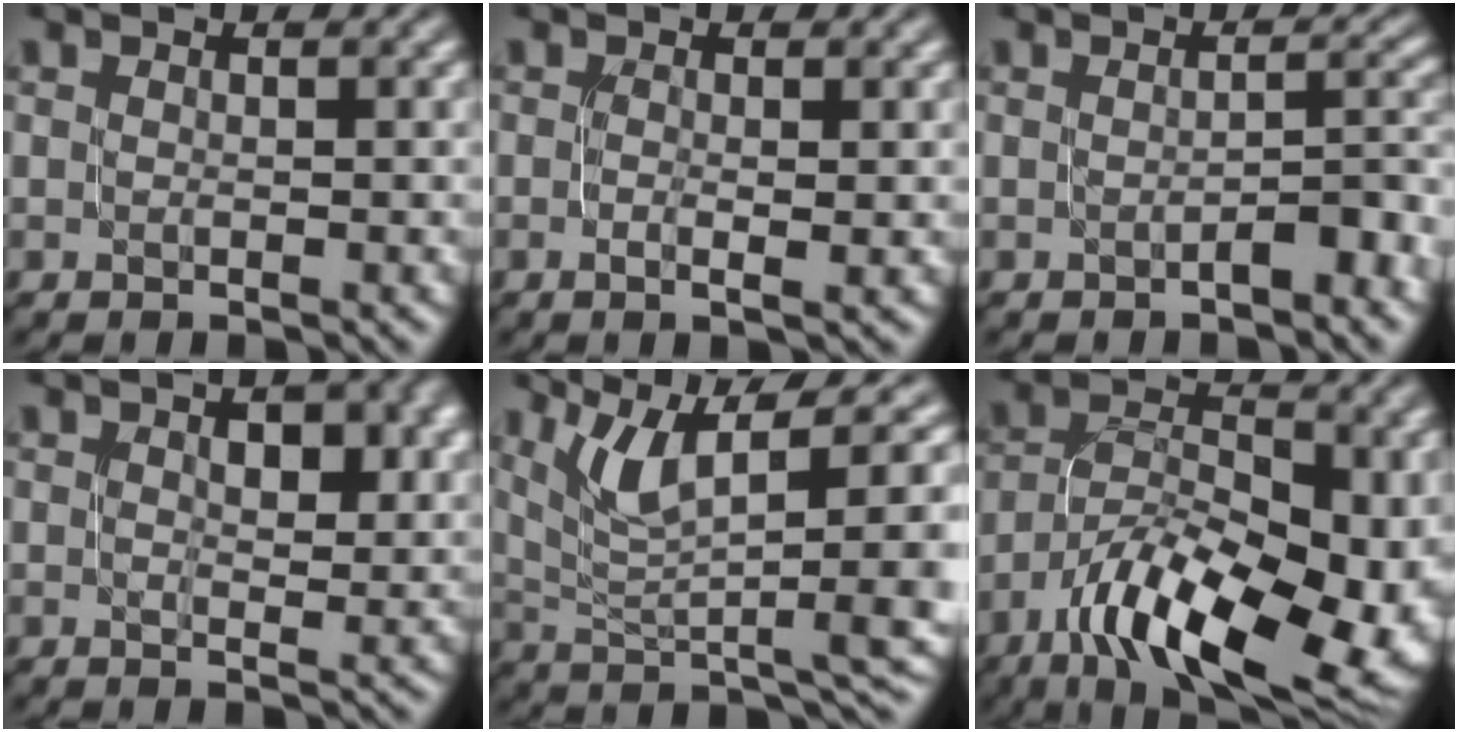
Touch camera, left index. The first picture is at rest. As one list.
[{"total": 1.3, "force": [-0.1, 0.4, 1.3], "torque": [-0.026, -0.002, -0.001]}, {"total": 2.4, "force": [-0.9, 0.5, 2.2], "torque": [-0.029, 0.012, -0.014]}, {"total": 6.3, "force": [1.8, 3.1, 5.2], "torque": [-0.066, 0.009, 0.024]}, {"total": 10.3, "force": [3.5, 2.7, 9.3], "torque": [-0.155, 0.013, 0.073]}, {"total": 15.3, "force": [-7.4, 7.3, 11.2], "torque": [-0.175, -0.002, -0.121]}]